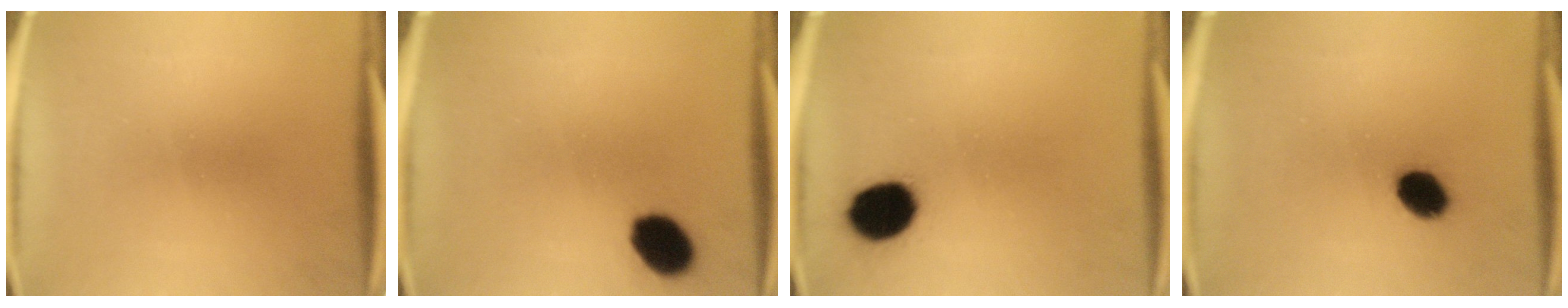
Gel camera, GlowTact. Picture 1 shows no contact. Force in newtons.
{"total": 8.7}
{"total": 11.1}
{"total": 6.7}